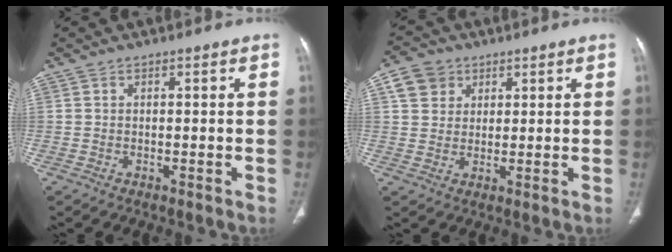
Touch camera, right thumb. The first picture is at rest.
{"total": 6.1, "force": [2.7, 5.1, 1.9], "torque": [-0.016, -0.003, 0.049]}